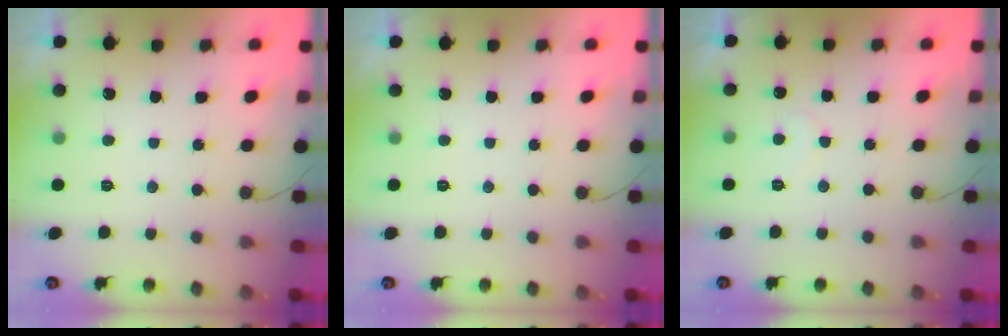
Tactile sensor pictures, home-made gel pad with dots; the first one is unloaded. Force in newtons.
{"total": 0.0}
{"total": 5.7, "press": 5.7, "slide": 0.4}